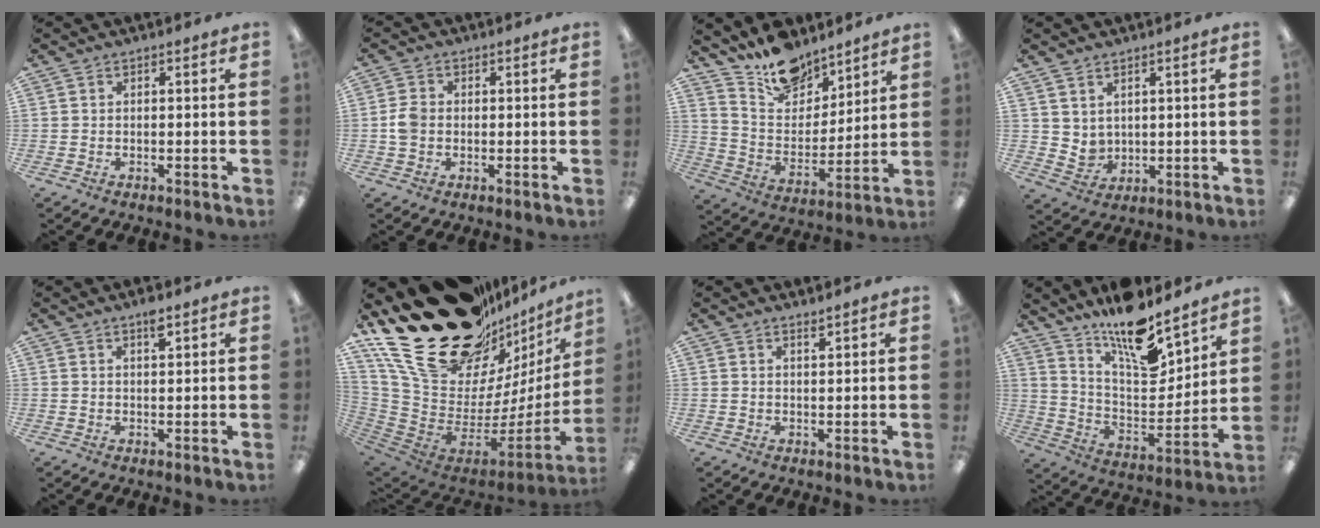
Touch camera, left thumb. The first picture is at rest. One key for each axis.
{"total": 4.0, "fx": -0.2, "fy": 3.3, "fz": 2.2, "tx": -0.033, "ty": 0.005, "tz": -0.004}
{"total": 13.9, "fx": 11.8, "fy": 6.7, "fz": 3.3, "tx": -0.068, "ty": -0.087, "tz": 0.225}
{"total": 4.1, "fx": 3.1, "fy": 2.6, "fz": 0.2, "tx": -0.007, "ty": -0.021, "tz": 0.059}
{"total": 2.9, "fx": 2.1, "fy": 0.8, "fz": 1.8, "tx": -0.025, "ty": -0.006, "tz": 0.033}
{"total": 33.6, "fx": 20.7, "fy": 17.4, "fz": 19.9, "tx": -0.316, "ty": -0.150, "tz": 0.411}
{"total": 1.5, "fx": 1.4, "fy": 0.0, "fz": 0.4, "tx": -0.010, "ty": -0.003, "tz": 0.026}
{"total": 15.6, "fx": 12.6, "fy": 4.9, "fz": 7.8, "tx": -0.144, "ty": -0.091, "tz": 0.221}